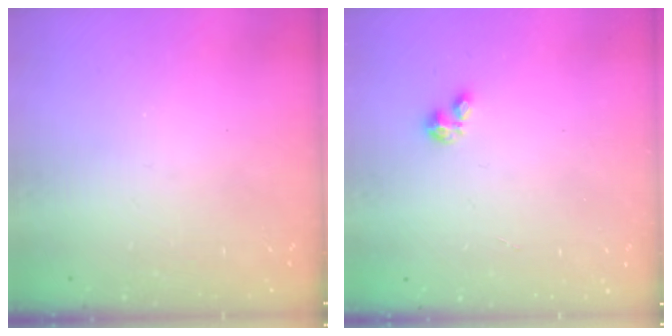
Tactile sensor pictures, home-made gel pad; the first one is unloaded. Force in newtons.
{"total": 0.7, "press": 0.6, "slide": 0.2}